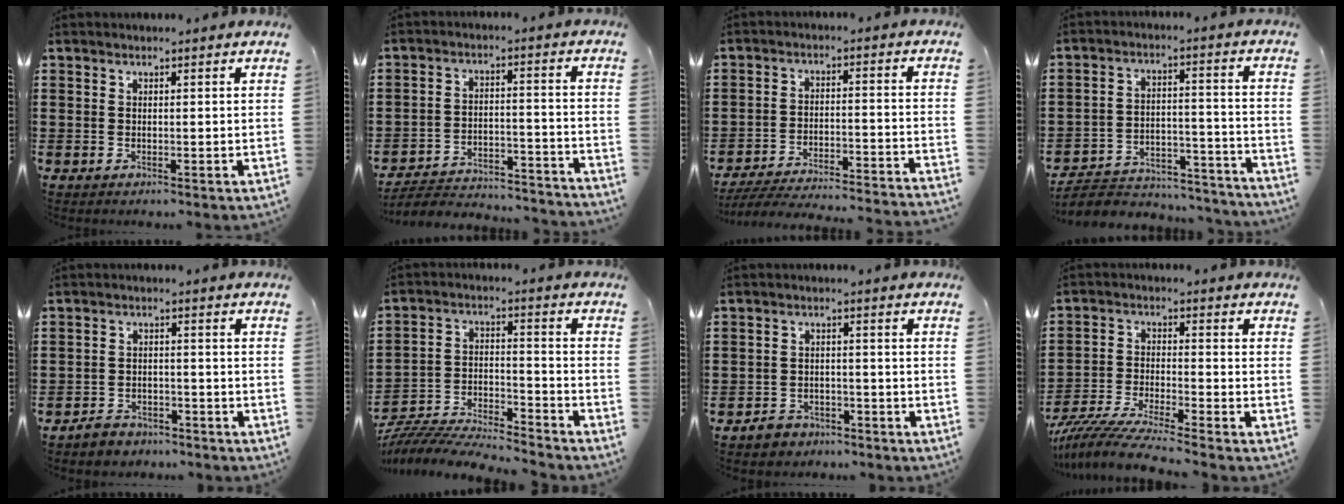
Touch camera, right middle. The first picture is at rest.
{"total": 4.2, "force": [-4.0, 0.6, 1.0], "torque": [-0.029, -0.006, -0.086]}
{"total": 5.5, "force": [-5.3, -0.1, 1.5], "torque": [-0.037, -0.011, -0.109]}
{"total": 5.7, "force": [-5.4, 1.3, 1.3], "torque": [-0.026, 0.009, -0.109]}
{"total": 2.9, "force": [-2.8, 0.8, 0.2], "torque": [-0.010, 0.005, -0.058]}
{"total": 8.0, "force": [-7.9, 0.4, 1.2], "torque": [-0.025, 0.007, -0.160]}
{"total": 2.7, "force": [-2.5, 1.1, 0.2], "torque": [-0.010, 0.004, -0.051]}
{"total": 6.8, "force": [-6.3, -0.5, 2.4], "torque": [-0.060, -0.016, -0.127]}